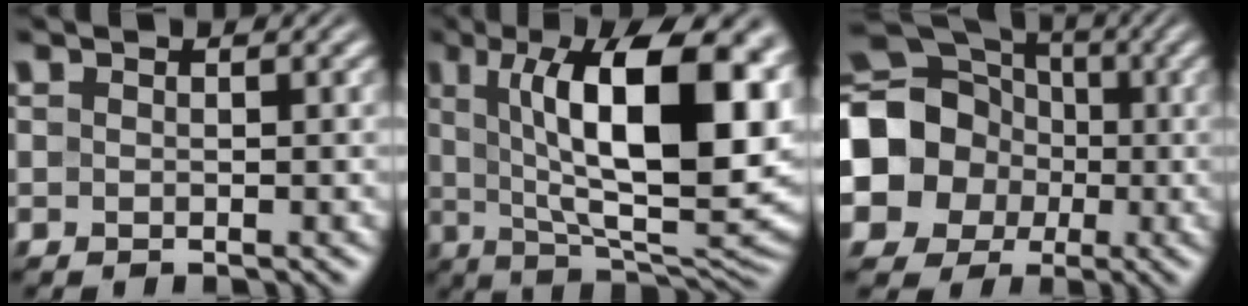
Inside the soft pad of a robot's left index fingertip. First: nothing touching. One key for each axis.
{"total": 15.9, "fx": 4.0, "fy": 5.6, "fz": 14.3, "tx": -0.207, "ty": 0.007, "tz": 0.059}
{"total": 14.4, "fx": -1.5, "fy": 12.9, "fz": 6.1, "tx": -0.141, "ty": 0.006, "tz": -0.062}